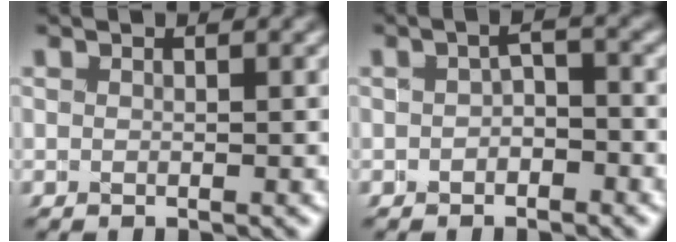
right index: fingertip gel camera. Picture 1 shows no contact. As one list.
[{"total": 1.2, "force": [-0.8, 0.6, 0.7], "torque": [0.005, 0.005, -0.016]}]